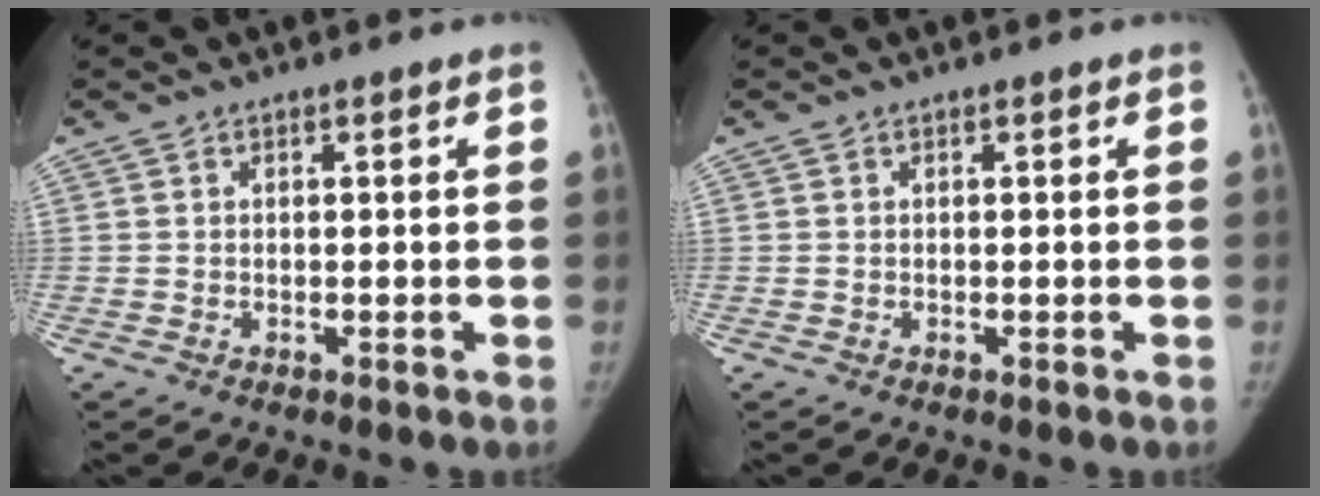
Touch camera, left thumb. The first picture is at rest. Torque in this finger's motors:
{"motor_torque": [0.01, -0.01, 0.04, -0.04, 0.00]}